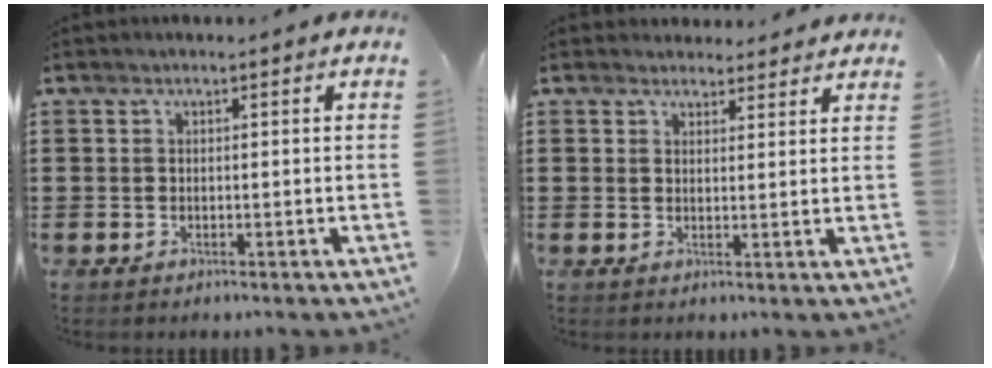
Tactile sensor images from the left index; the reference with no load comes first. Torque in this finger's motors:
{"motor_torque": [1.78, 0.36, -0.21, -0.13]}